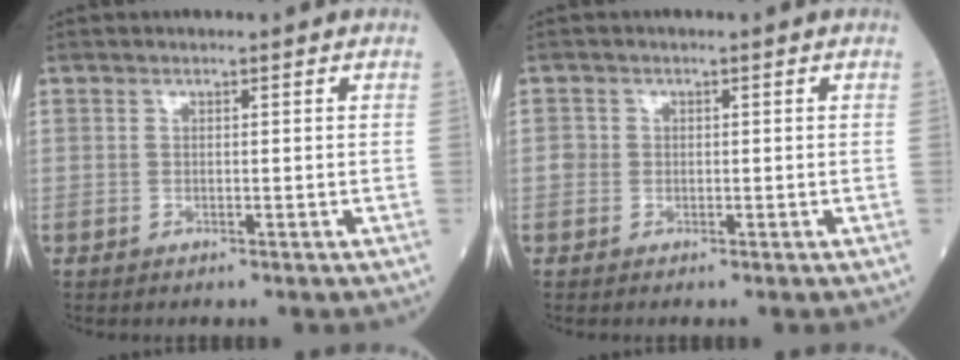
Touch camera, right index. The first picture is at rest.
{"total": 1.2, "force": [-0.3, 1.2, 0.1], "torque": [0.005, 0.005, -0.008]}